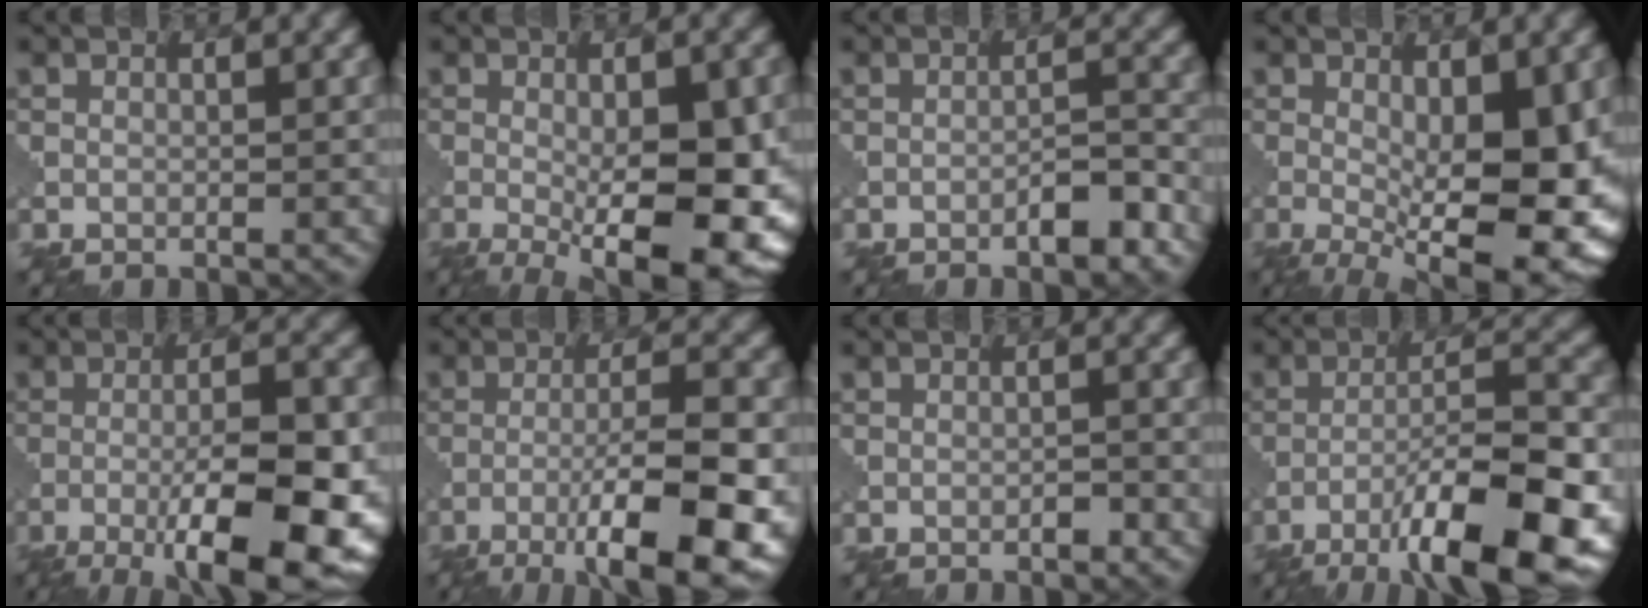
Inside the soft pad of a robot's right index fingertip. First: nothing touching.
{"total": 12.6, "force": [-2.9, 4.5, 11.4], "torque": [-0.159, -0.026, -0.028]}
{"total": 2.7, "force": [-1.7, 0.6, 2.0], "torque": [-0.027, 0.010, -0.029]}
{"total": 12.3, "force": [-1.7, 4.7, 11.2], "torque": [-0.166, -0.025, -0.015]}
{"total": 12.1, "force": [-4.8, 3.2, 10.6], "torque": [-0.162, -0.006, -0.075]}
{"total": 11.9, "force": [-6.0, 2.9, 9.9], "torque": [-0.159, -0.003, -0.091]}
{"total": 0.8, "force": [-0.5, 0.3, 0.5], "torque": [-0.006, 0.002, -0.008]}
{"total": 12.2, "force": [-7.0, 2.6, 9.6], "torque": [-0.159, 0.005, -0.118]}